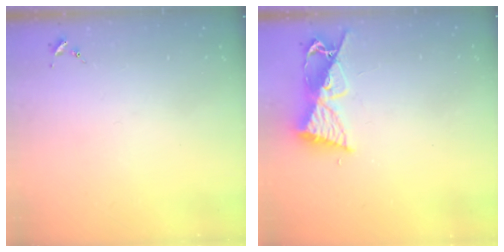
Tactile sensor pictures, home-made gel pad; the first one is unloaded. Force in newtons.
{"total": 10.8, "press": 10.7, "slide": 1.1}